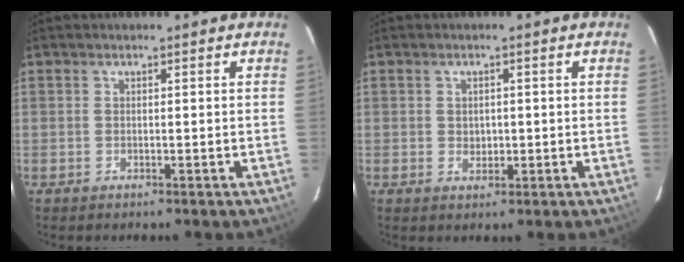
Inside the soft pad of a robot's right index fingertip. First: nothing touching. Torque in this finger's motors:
{"motor_torque": [0.00, 0.00, -0.01, 0.00]}